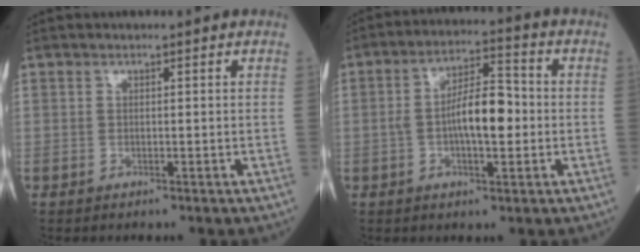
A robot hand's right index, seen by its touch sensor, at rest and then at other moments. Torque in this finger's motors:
{"motor_torque": [1.52, -0.09, 0.65, 0.18]}